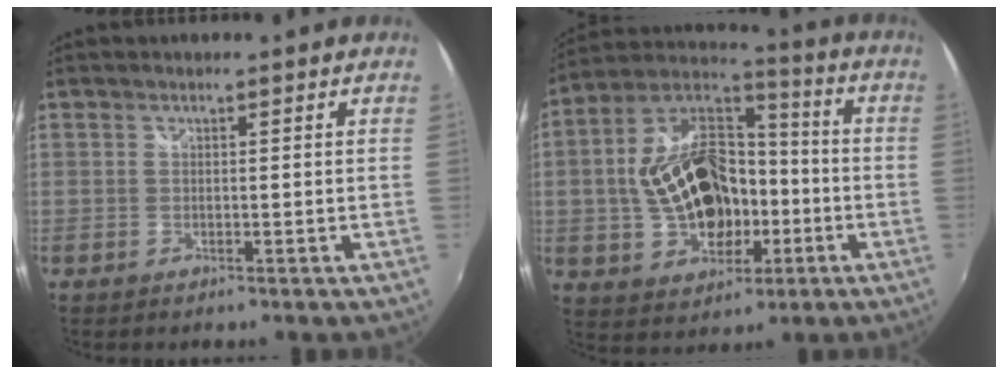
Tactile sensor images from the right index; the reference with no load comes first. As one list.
[{"total": 20.3, "force": [-3.1, 13.7, 14.7], "torque": [-0.306, 0.028, -0.038]}]